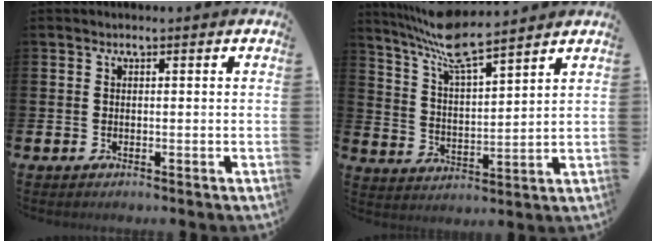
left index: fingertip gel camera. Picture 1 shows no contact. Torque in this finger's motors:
{"motor_torque": [0.82, -1.32, 0.60, 0.21]}